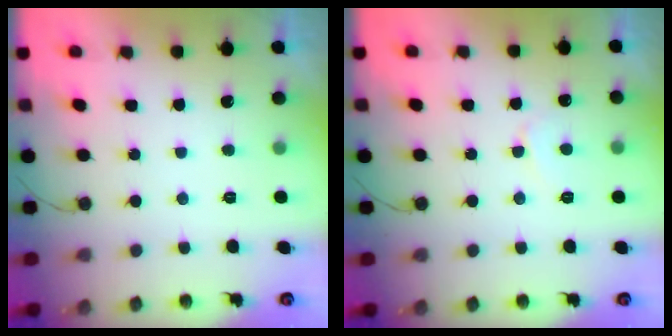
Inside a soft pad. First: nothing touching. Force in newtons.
{"total": 4.2, "press": 4.2, "slide": 0.3}